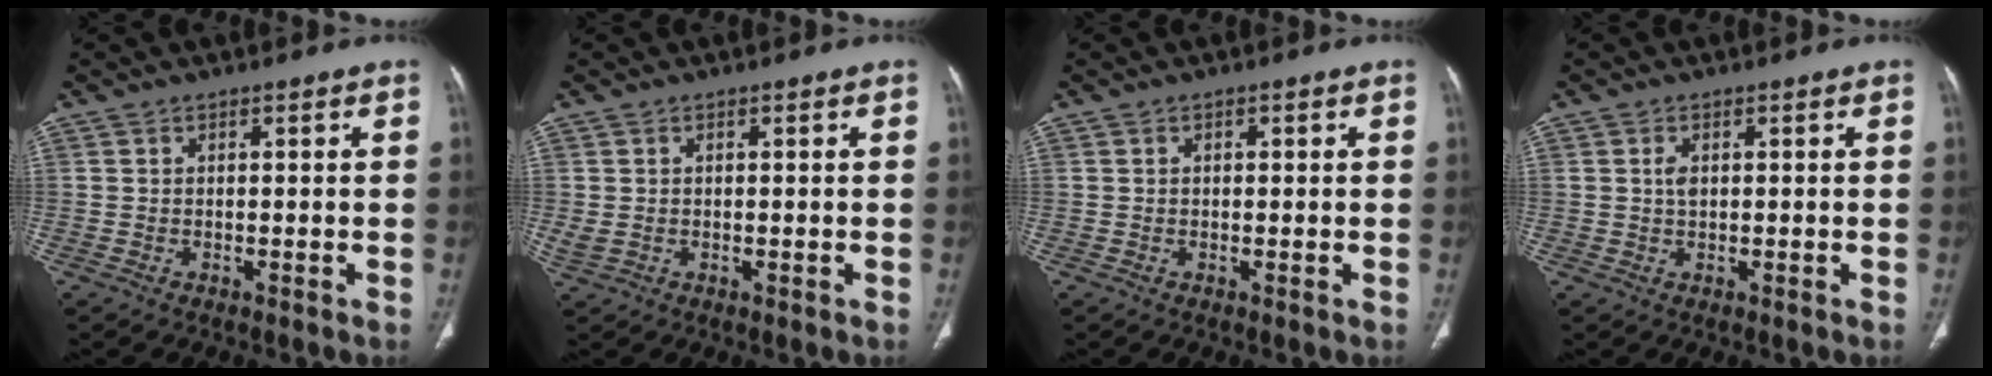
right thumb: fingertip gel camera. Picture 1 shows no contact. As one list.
[{"total": 1.8, "force": [0.0, 1.3, 1.3], "torque": [-0.037, 0.005, 0.007]}, {"total": 0.9, "force": [0.3, 0.5, 0.7], "torque": [-0.013, 0.001, 0.005]}, {"total": 1.8, "force": [0.4, 1.1, 1.4], "torque": [-0.027, 0.001, 0.009]}]